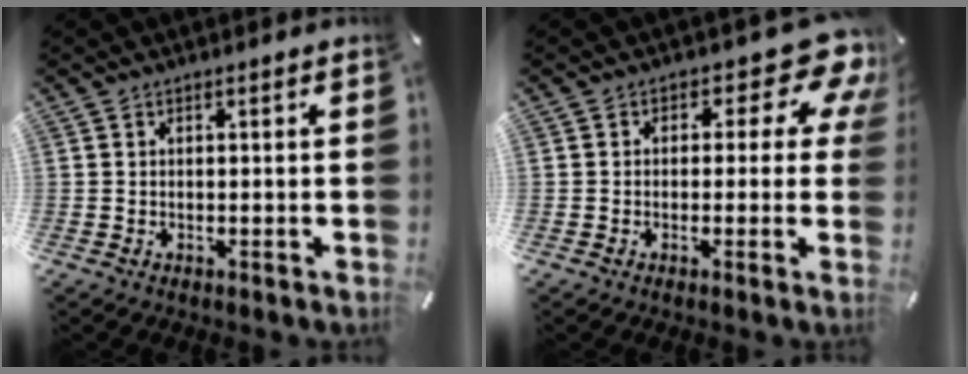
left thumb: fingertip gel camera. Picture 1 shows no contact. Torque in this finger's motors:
{"motor_torque": [1.23, 0.74, 0.24, -0.14, -0.03]}